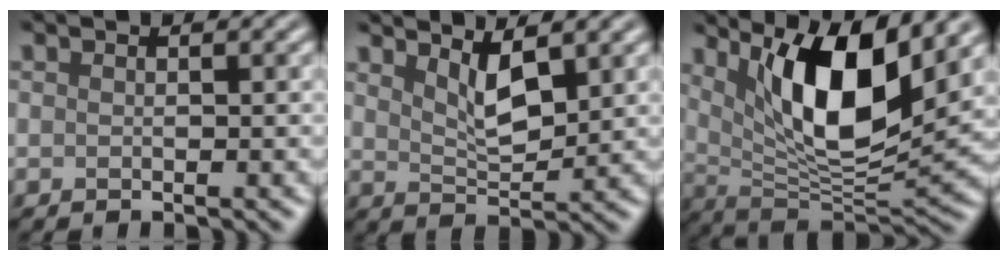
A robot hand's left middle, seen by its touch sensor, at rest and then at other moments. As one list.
[{"total": 3.3, "force": [2.1, 0.9, 2.4], "torque": [-0.046, -0.009, 0.039]}, {"total": 10.1, "force": [4.4, 3.1, 8.5], "torque": [-0.135, -0.021, 0.083]}]